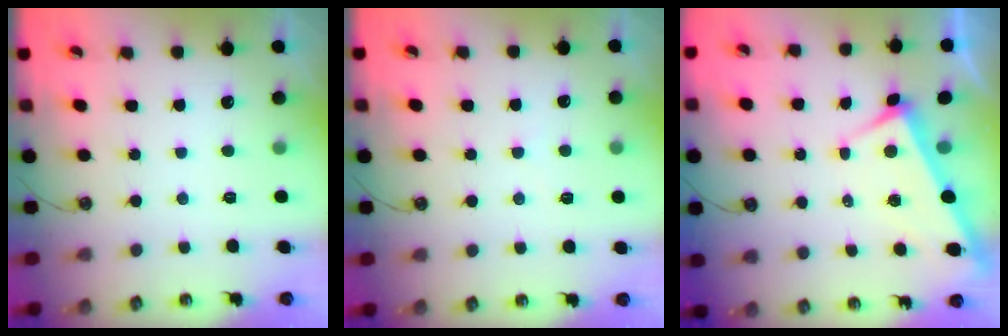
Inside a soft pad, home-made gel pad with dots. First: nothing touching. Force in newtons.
{"total": 1.5, "press": 1.4, "slide": 0.3}
{"total": 3.8, "press": 3.8, "slide": 0.2}